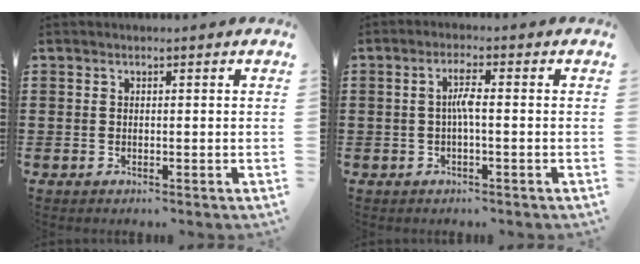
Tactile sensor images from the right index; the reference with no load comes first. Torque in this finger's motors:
{"motor_torque": [0.71, -0.18, 0.18, 0.07]}